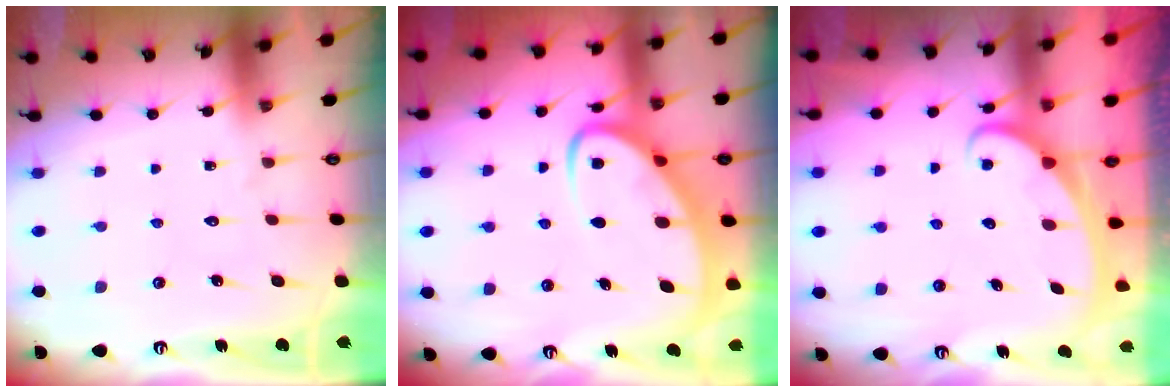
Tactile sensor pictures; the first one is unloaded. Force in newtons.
{"total": 7.4, "press": 7.4, "slide": 0.9}
{"total": 2.6, "press": 2.6, "slide": 0.3}